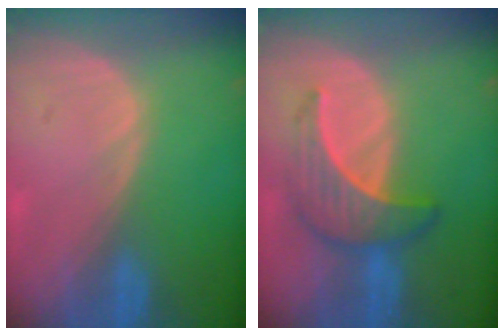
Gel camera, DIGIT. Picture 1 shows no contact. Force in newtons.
{"total": 6.5, "press": 6.4, "slide": 1.2}